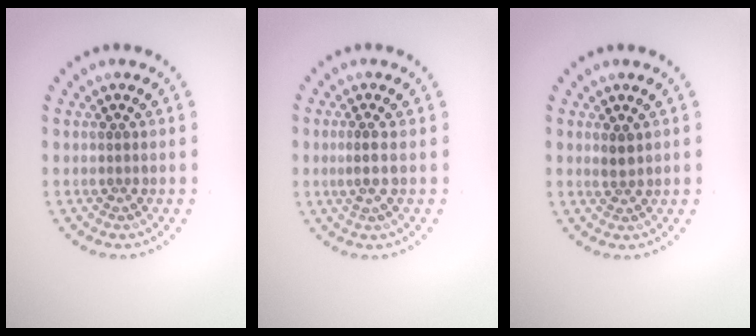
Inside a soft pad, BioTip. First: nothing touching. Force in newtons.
{"total": 1.7, "press": 1.3, "slide": 1.1}
{"total": 1.1, "press": 0.9, "slide": 0.7}